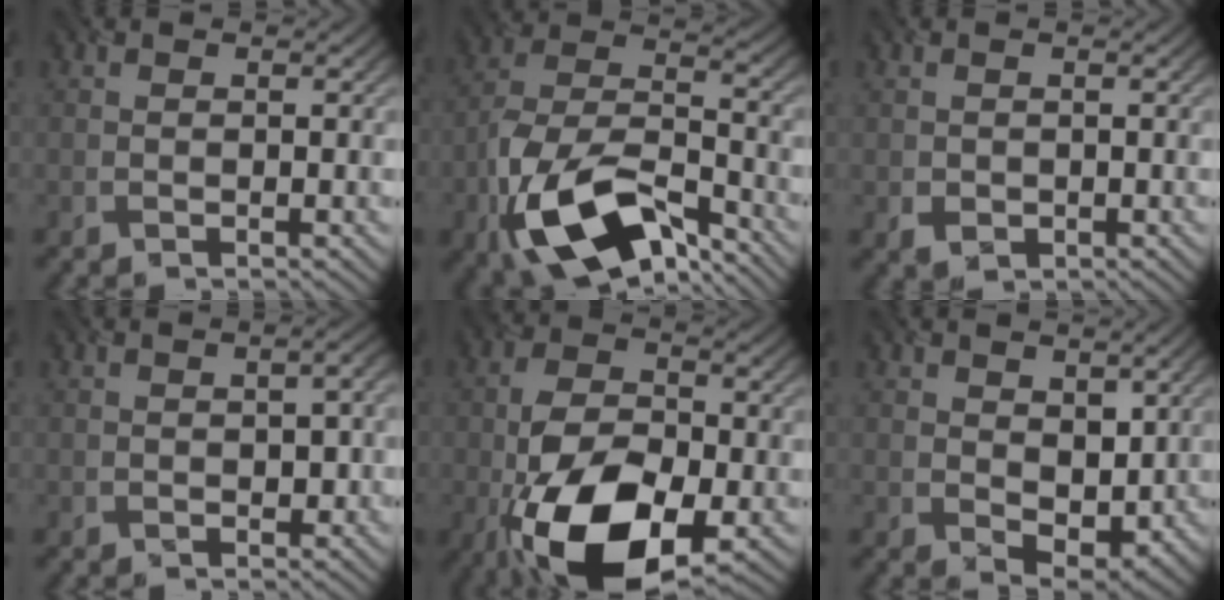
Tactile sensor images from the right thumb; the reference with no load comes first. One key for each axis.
{"total": 16.8, "fx": -9.1, "fy": 8.1, "fz": 11.6, "tx": -0.238, "ty": -0.024, "tz": -0.180}
{"total": 1.4, "fx": -0.1, "fy": 1.3, "fz": 0.6, "tx": -0.018, "ty": -0.008, "tz": 0.002}
{"total": 3.1, "fx": 0.0, "fy": 1.9, "fz": 2.5, "tx": -0.034, "ty": -0.004, "tz": 0.009}
{"total": 15.4, "fx": -6.0, "fy": 8.1, "fz": 11.7, "tx": -0.236, "ty": -0.026, "tz": -0.113}
{"total": 4.7, "fx": 1.3, "fy": 3.2, "fz": 3.3, "tx": -0.065, "ty": -0.012, "tz": 0.024}